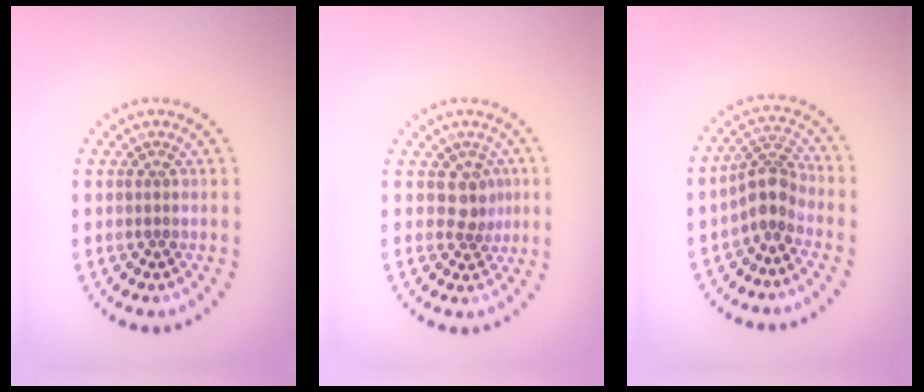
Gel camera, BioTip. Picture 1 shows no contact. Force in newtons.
{"total": 2.2, "press": 1.7, "slide": 1.3}
{"total": 2.7, "press": 2.1, "slide": 1.7}